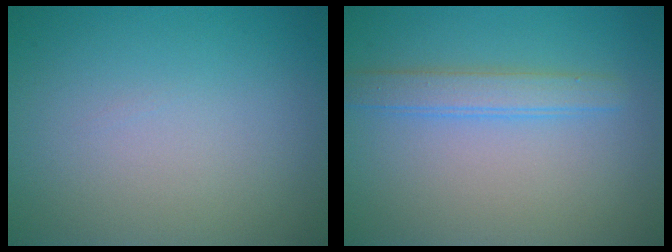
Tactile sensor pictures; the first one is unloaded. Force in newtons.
{"total": 2.5, "press": 2.5, "slide": 0.1}